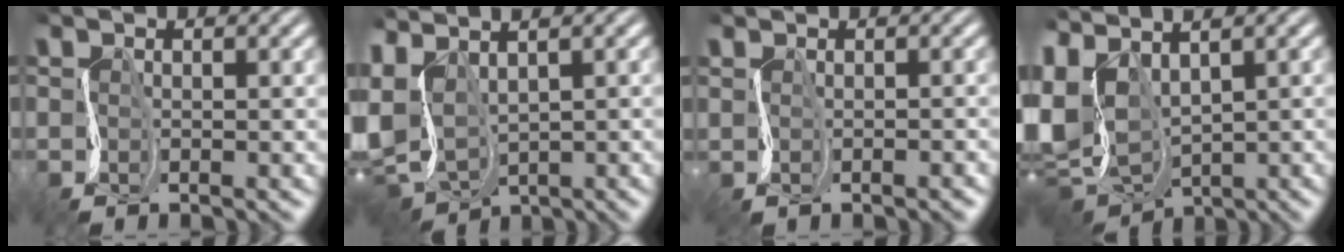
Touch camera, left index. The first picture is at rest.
{"total": 6.9, "force": [0.0, 4.4, 5.3], "torque": [-0.135, 0.004, 0.030]}
{"total": 0.7, "force": [0.0, 0.6, 0.3], "torque": [0.011, 0.003, 0.005]}
{"total": 8.9, "force": [1.2, 5.7, 6.8], "torque": [-0.183, 0.002, 0.037]}